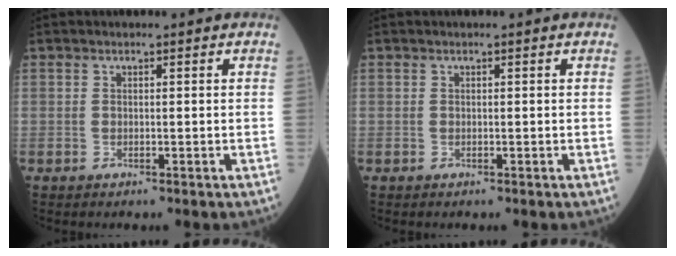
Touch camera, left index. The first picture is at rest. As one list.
[{"total": 0.0}]